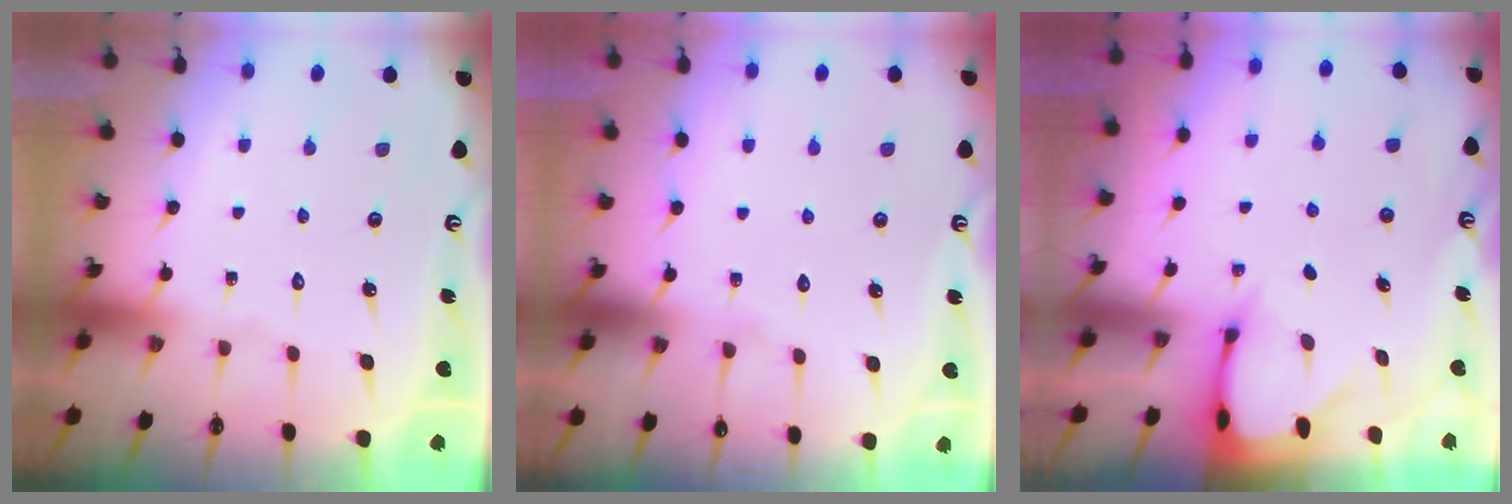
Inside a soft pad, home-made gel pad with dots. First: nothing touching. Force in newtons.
{"total": 3.2, "press": 3.2, "slide": 0.3}
{"total": 2.0, "press": 2.0, "slide": 0.1}